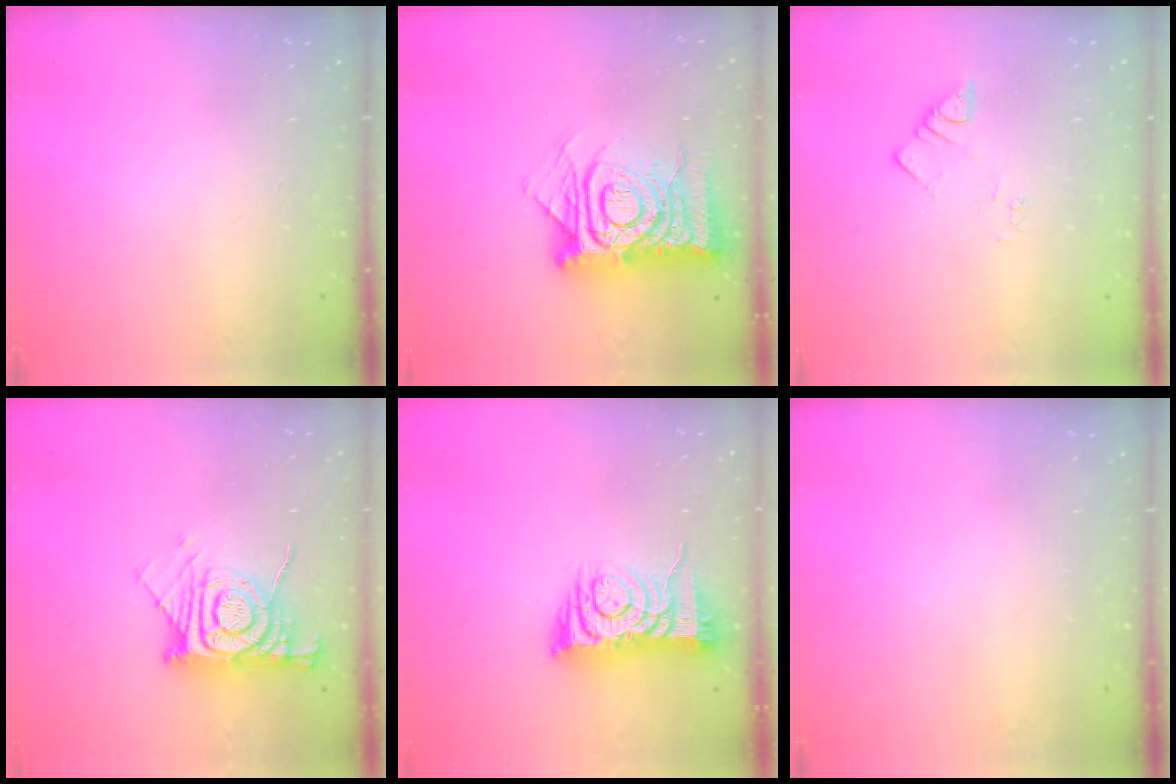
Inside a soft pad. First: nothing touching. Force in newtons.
{"total": 17.8, "press": 17.8, "slide": 1.7}
{"total": 3.0, "press": 2.9, "slide": 0.5}
{"total": 12.1, "press": 12.0, "slide": 1.1}
{"total": 9.1, "press": 9.0, "slide": 1.2}
{"total": 0.0}